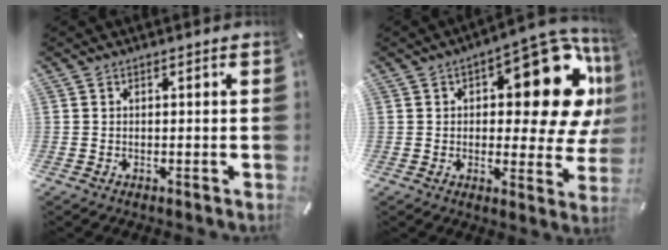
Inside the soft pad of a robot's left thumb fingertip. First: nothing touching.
{"total": 21.1, "force": [6.7, 10.4, 17.0], "torque": [-0.186, -0.056, 0.107]}